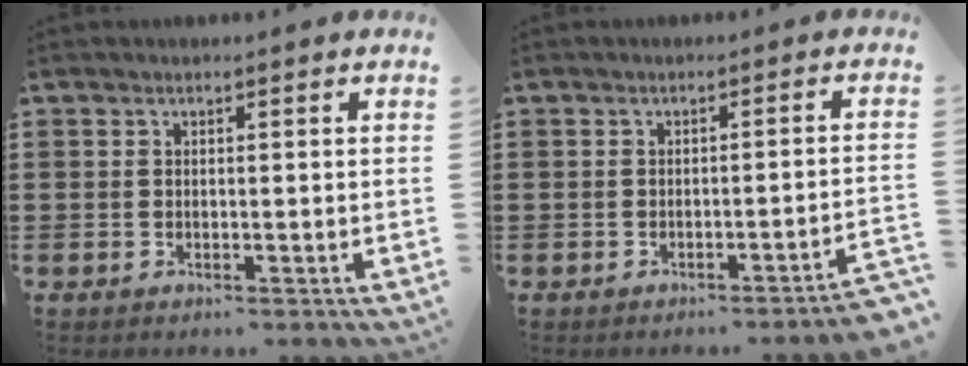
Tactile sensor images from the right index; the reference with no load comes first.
{"total": 1.8, "force": [-1.5, -0.3, 1.0], "torque": [-0.018, -0.003, -0.030]}